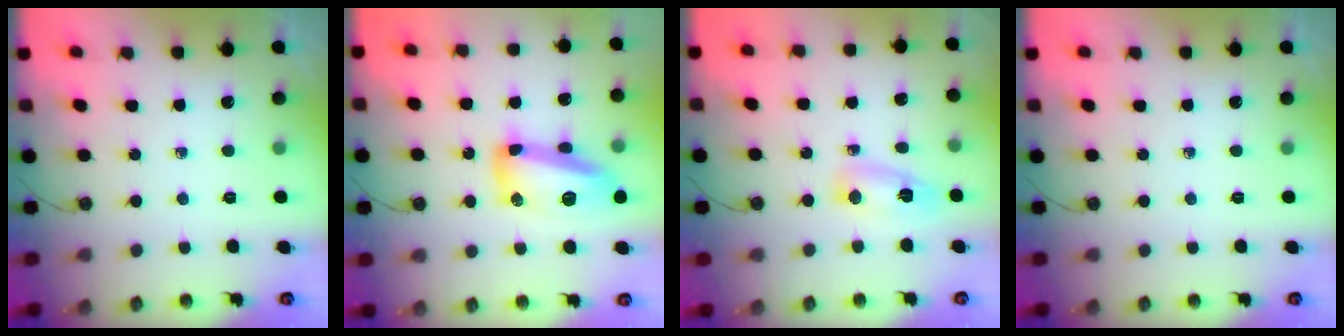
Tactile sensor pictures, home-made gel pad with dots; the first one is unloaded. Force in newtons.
{"total": 14.8, "press": 14.8, "slide": 1.1}
{"total": 6.3, "press": 6.1, "slide": 1.4}
{"total": 0.0}